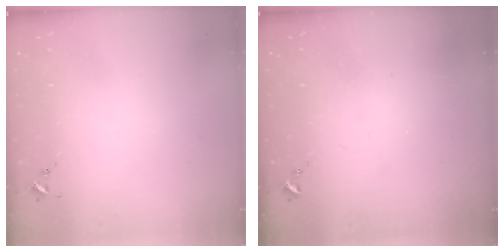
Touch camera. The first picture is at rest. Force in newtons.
{"total": 0.0}